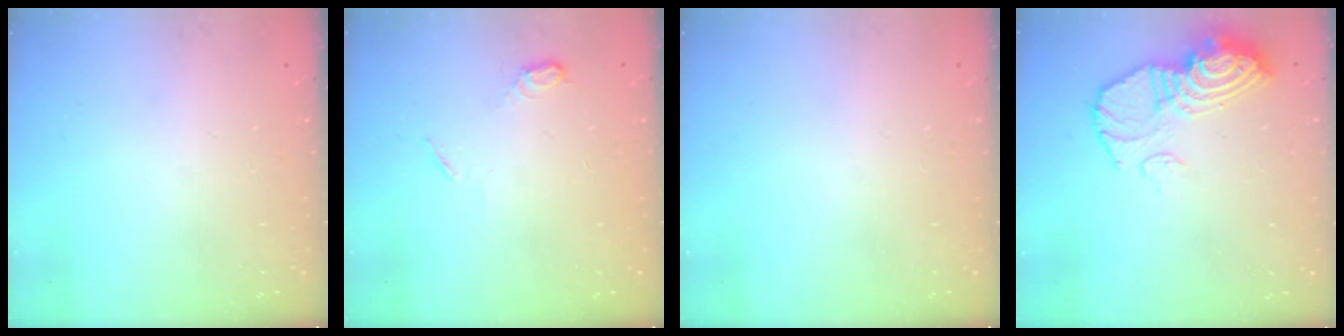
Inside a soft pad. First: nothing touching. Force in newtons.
{"total": 5.3, "press": 5.3, "slide": 0.7}
{"total": 0.0}
{"total": 13.5, "press": 13.4, "slide": 1.4}